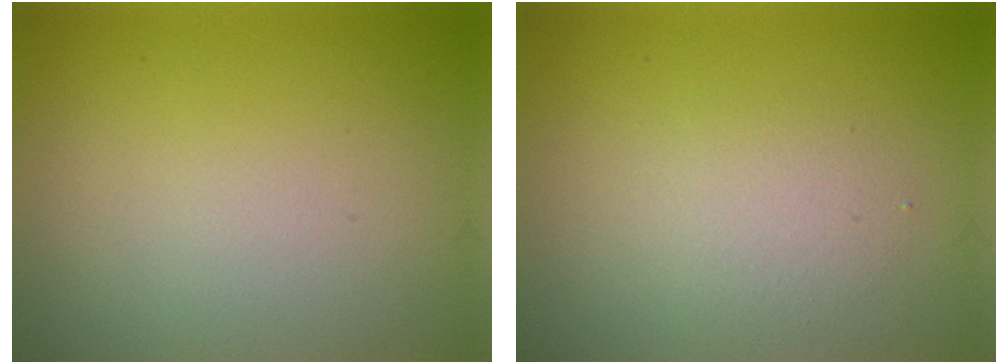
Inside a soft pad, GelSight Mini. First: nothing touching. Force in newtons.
{"total": 2.0, "press": 2.0, "slide": 0.1}